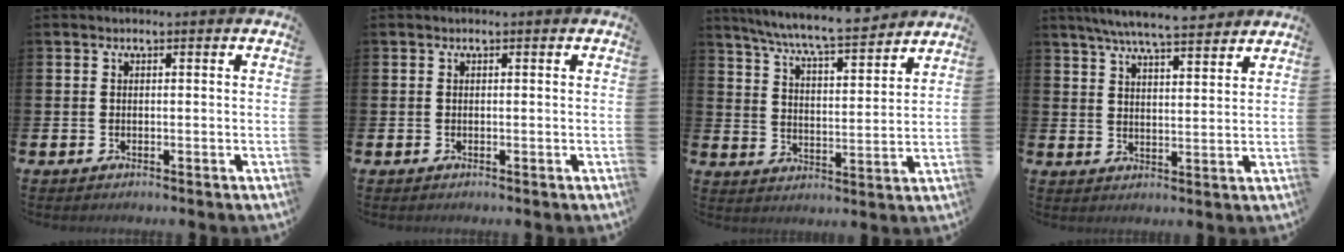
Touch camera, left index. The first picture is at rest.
{"total": 0.0}
{"total": 7.9, "force": [7.4, 0.2, 2.6], "torque": [-0.082, -0.048, 0.132]}
{"total": 6.6, "force": [6.2, 0.4, 2.1], "torque": [-0.056, -0.028, 0.110]}